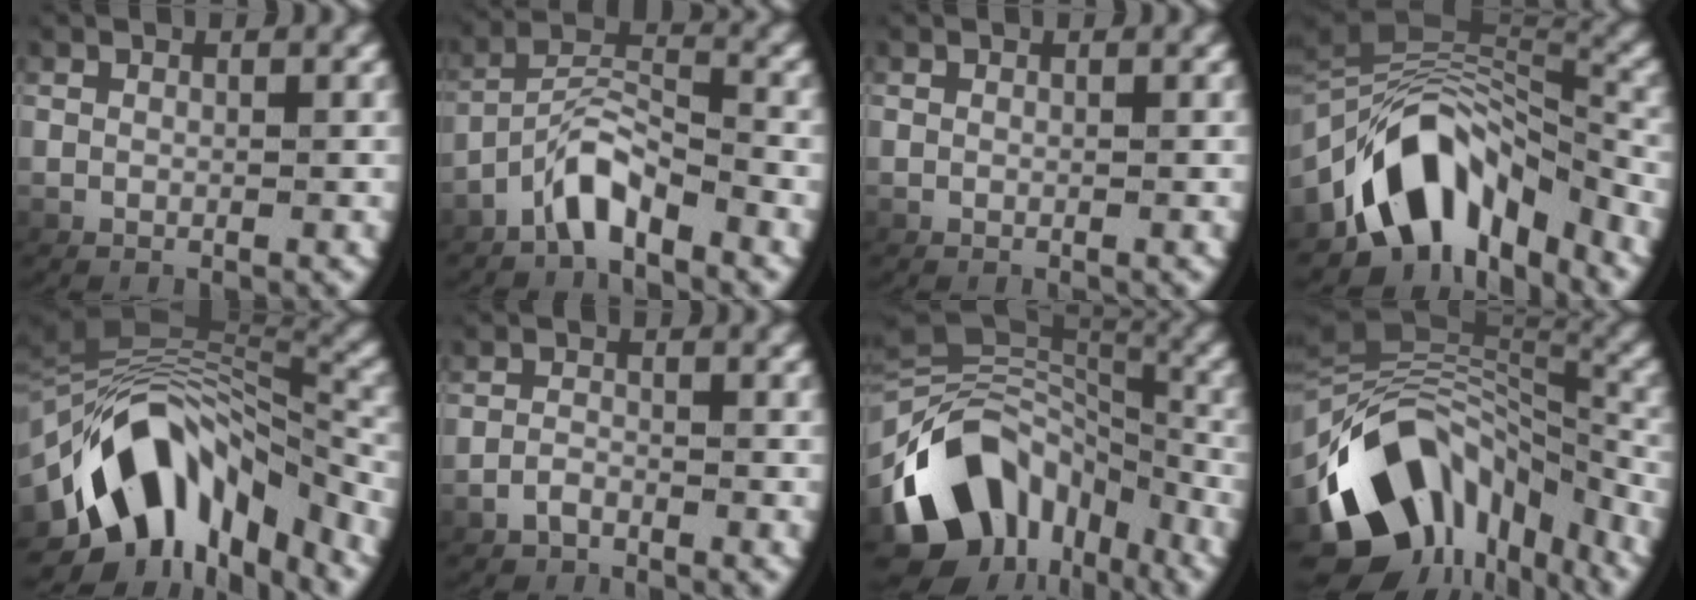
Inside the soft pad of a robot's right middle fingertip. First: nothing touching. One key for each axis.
{"total": 3.7, "fx": -2.7, "fy": 1.1, "fz": 2.2, "tx": -0.044, "ty": 0.003, "tz": -0.048}
{"total": 0.0}
{"total": 10.5, "fx": -3.5, "fy": 6.4, "fz": 7.5, "tx": -0.153, "ty": -0.023, "tz": -0.046}
{"total": 12.7, "fx": -3.8, "fy": 7.8, "fz": 9.3, "tx": -0.185, "ty": -0.016, "tz": -0.050}
{"total": 1.4, "fx": -1.4, "fy": 0.3, "fz": 0.1, "tx": -0.010, "ty": -0.005, "tz": -0.022}
{"total": 13.2, "fx": -3.3, "fy": 9.1, "fz": 9.0, "tx": -0.179, "ty": -0.028, "tz": -0.040}
{"total": 13.9, "fx": -3.7, "fy": 9.0, "fz": 9.9, "tx": -0.186, "ty": -0.031, "tz": -0.042}